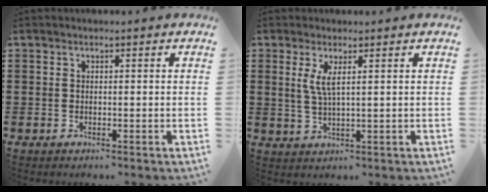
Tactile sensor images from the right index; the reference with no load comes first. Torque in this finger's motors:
{"motor_torque": [0.16, -0.02, 0.26, 0.13]}